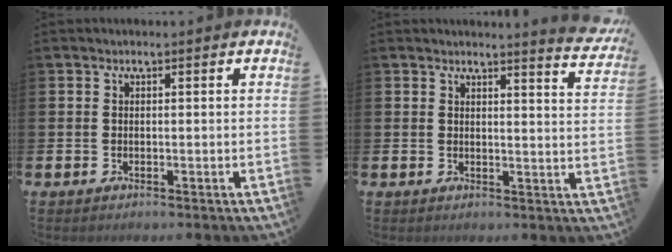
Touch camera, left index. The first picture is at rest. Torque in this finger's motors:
{"motor_torque": [-0.22, -0.21, -0.19, 0.07]}